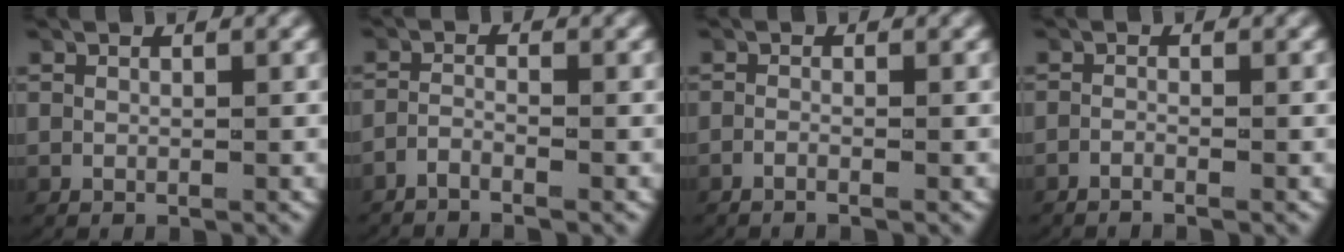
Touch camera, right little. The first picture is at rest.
{"total": 2.7, "force": [-2.5, 0.2, 0.8], "torque": [-0.030, -0.011, -0.041]}
{"total": 1.5, "force": [-1.4, 0.1, 0.6], "torque": [-0.023, -0.005, -0.023]}
{"total": 1.7, "force": [-1.6, 0.2, 0.4], "torque": [-0.021, -0.005, -0.028]}